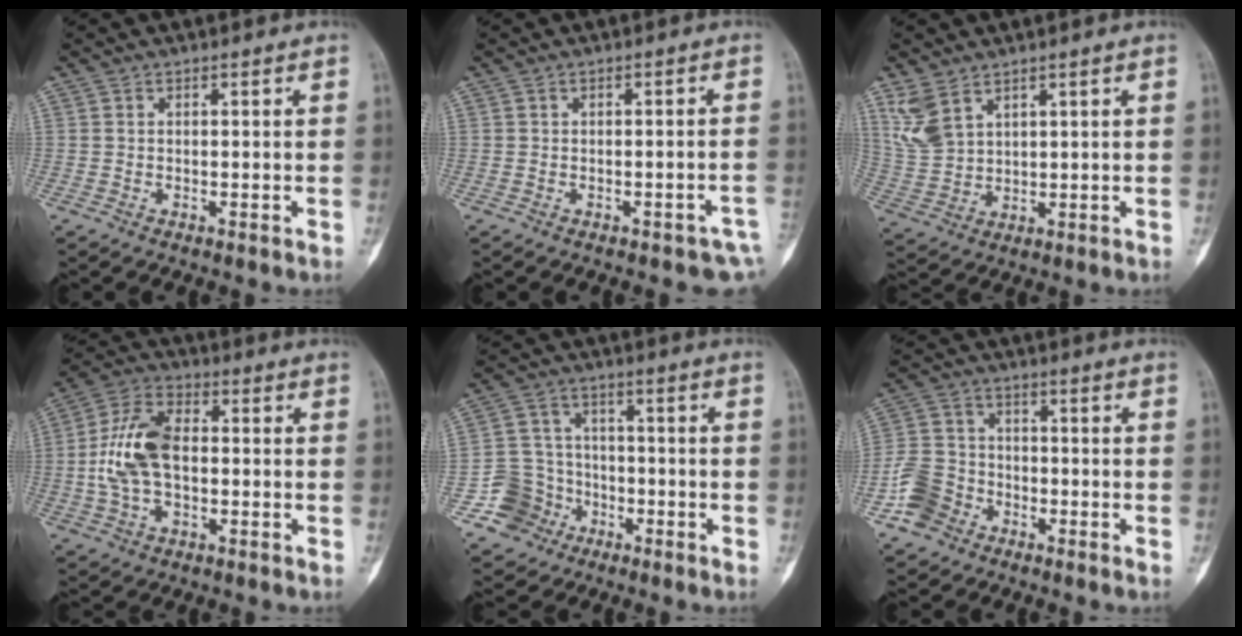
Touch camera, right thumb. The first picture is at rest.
{"total": 5.4, "force": [-3.5, 2.4, 3.4], "torque": [-0.025, 0.021, -0.038]}
{"total": 6.5, "force": [4.0, 3.7, 3.7], "torque": [-0.073, -0.010, 0.097]}
{"total": 12.5, "force": [-0.5, 7.3, 10.1], "torque": [-0.205, 0.026, -0.012]}
{"total": 8.4, "force": [-4.4, 7.2, 0.6], "torque": [0.028, 0.043, -0.081]}
{"total": 8.0, "force": [-4.4, 6.1, 2.7], "torque": [-0.039, 0.028, -0.093]}